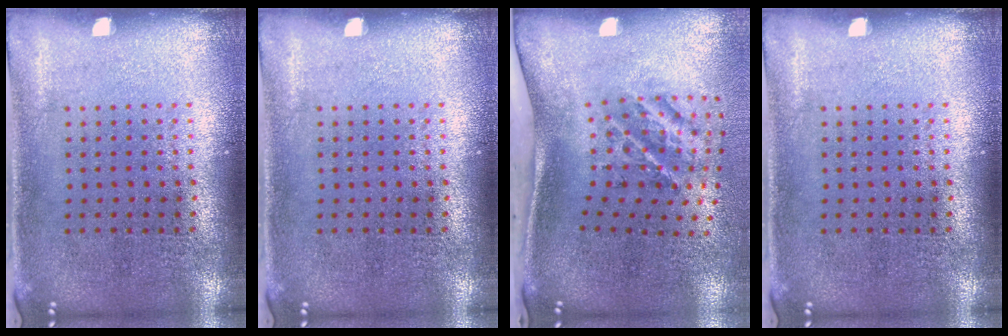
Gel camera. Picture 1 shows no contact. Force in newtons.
{"total": 0.0}
{"total": 2.1, "press": 1.3, "slide": 1.7}
{"total": 0.0}